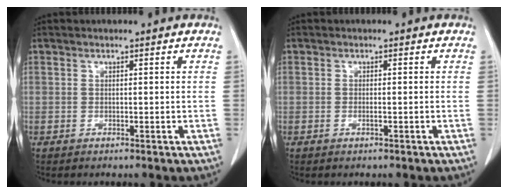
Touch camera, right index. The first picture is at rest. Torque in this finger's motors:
{"motor_torque": [-0.16, -0.08, -0.06, -0.01]}